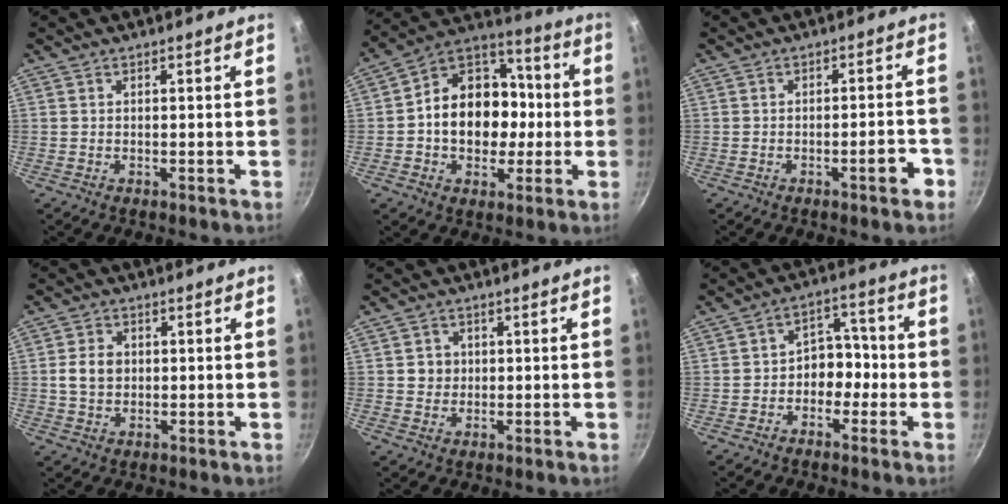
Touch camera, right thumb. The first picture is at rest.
{"total": 17.5, "force": [-1.2, 13.7, 10.8], "torque": [-0.131, 0.036, -0.033]}
{"total": 4.6, "force": [-2.4, 1.2, 3.8], "torque": [-0.035, 0.024, -0.028]}
{"total": 5.1, "force": [0.4, 4.0, 3.1], "torque": [-0.046, 0.007, 0.003]}
{"total": 3.2, "force": [0.4, 3.0, 1.0], "torque": [0.003, 0.003, 0.003]}
{"total": 6.8, "force": [-2.0, 5.3, 3.8], "torque": [0.000, 0.039, -0.040]}